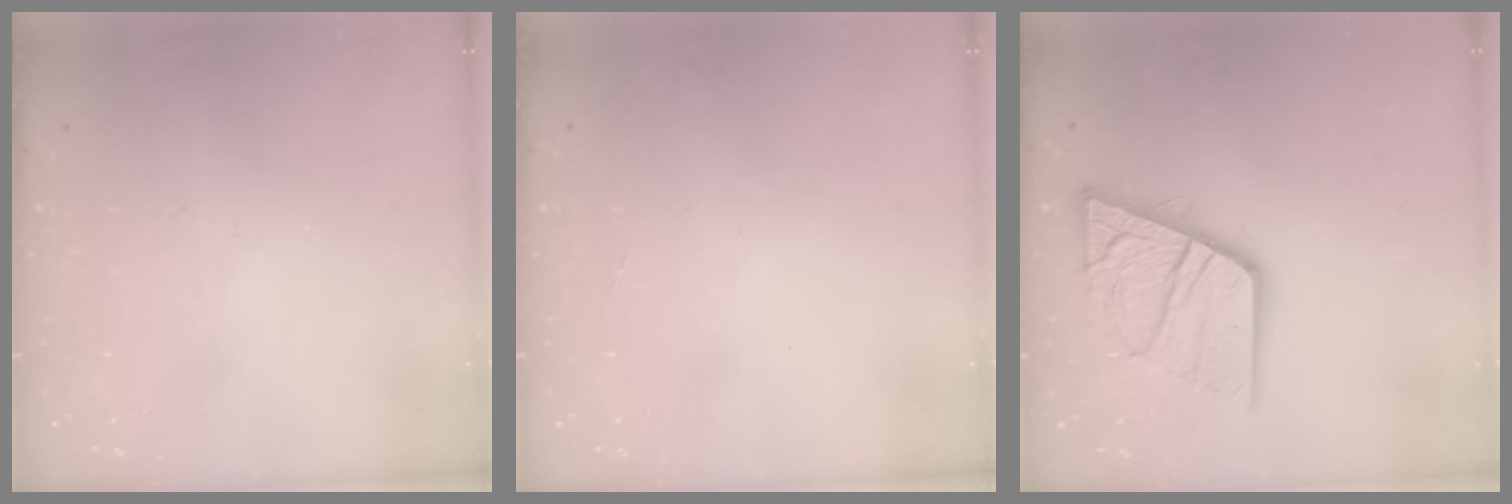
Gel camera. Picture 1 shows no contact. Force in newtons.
{"total": 0.0}
{"total": 18.5, "press": 18.4, "slide": 1.9}